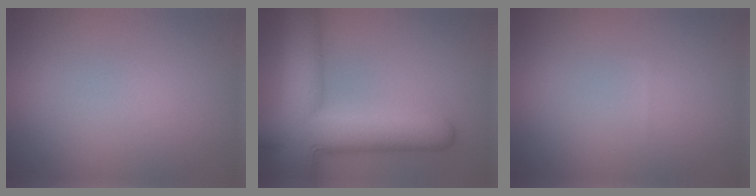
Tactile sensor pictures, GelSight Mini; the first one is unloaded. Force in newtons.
{"total": 12.2, "press": 12.1, "slide": 0.9}
{"total": 0.0}